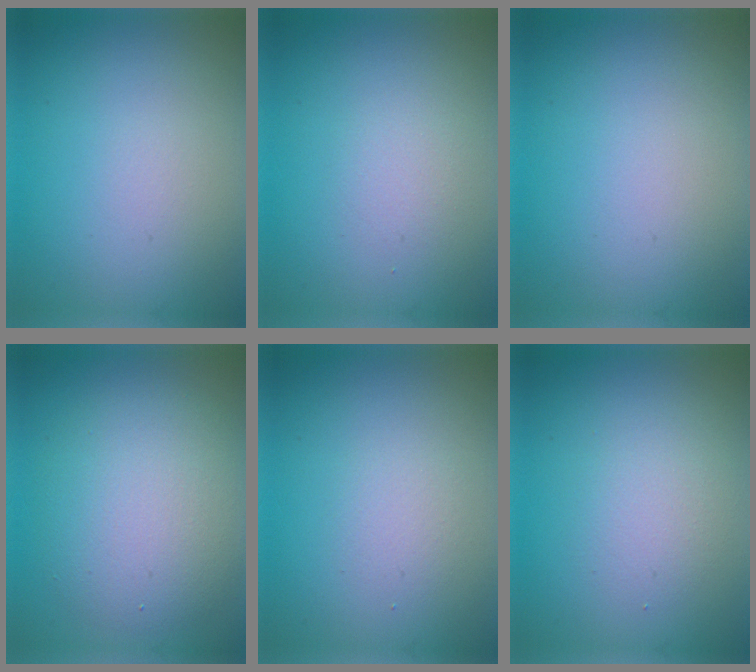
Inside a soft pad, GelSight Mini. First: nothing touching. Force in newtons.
{"total": 1.3, "press": 1.3, "slide": 0.1}
{"total": 0.0}
{"total": 6.1, "press": 6.1, "slide": 0.2}
{"total": 1.3, "press": 1.3, "slide": 0.2}
{"total": 2.2, "press": 2.2, "slide": 0.1}